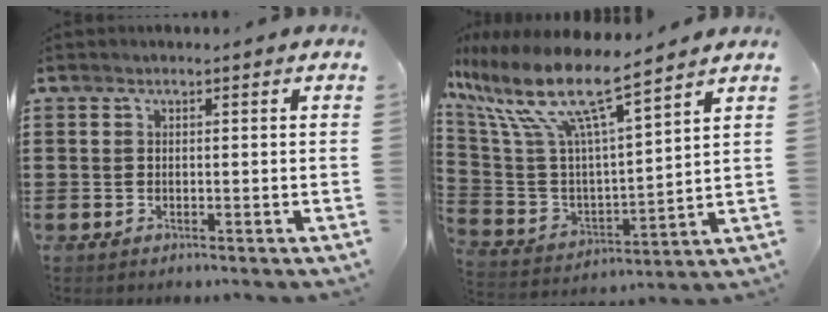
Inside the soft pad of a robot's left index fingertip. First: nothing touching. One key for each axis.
{"total": 12.5, "fx": 8.8, "fy": 2.3, "fz": 8.5, "tx": -0.199, "ty": -0.051, "tz": 0.147}